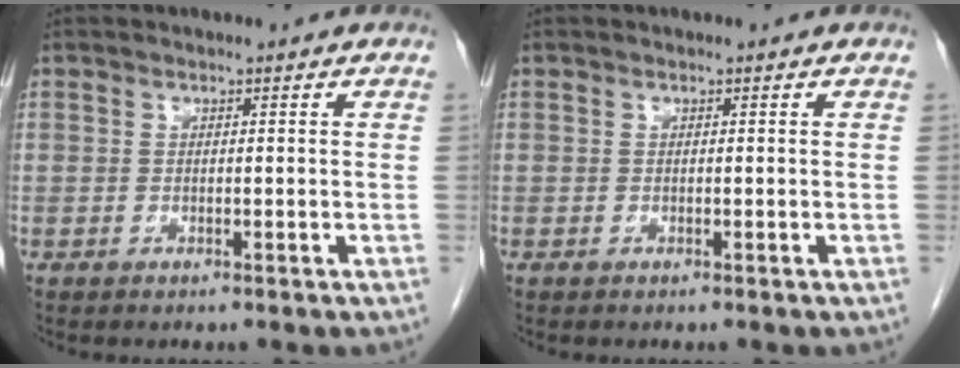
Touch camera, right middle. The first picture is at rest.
{"total": 0.0}